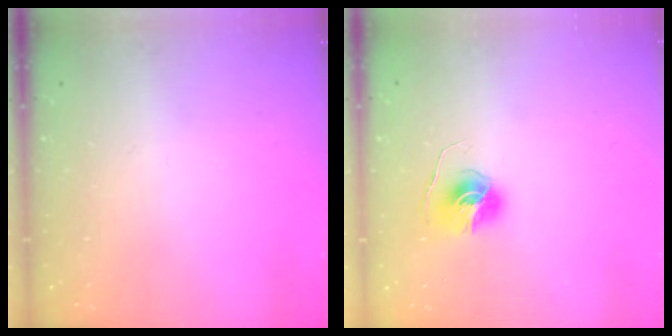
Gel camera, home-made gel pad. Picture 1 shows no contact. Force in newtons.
{"total": 6.0, "press": 6.0, "slide": 0.6}